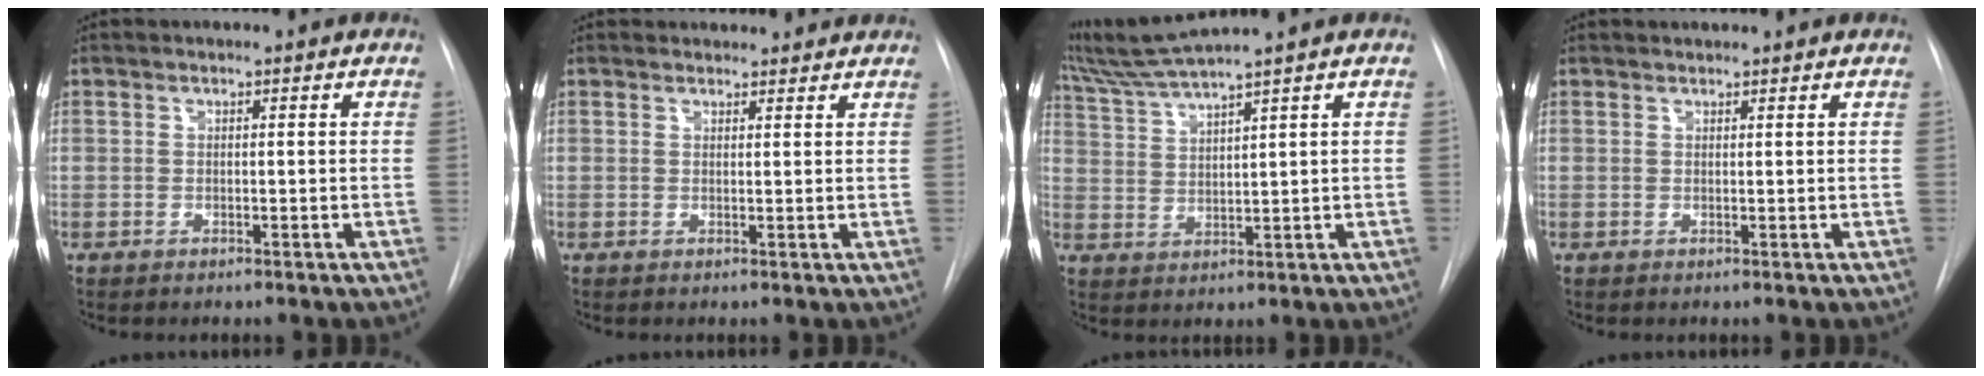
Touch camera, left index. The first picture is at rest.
{"total": 5.9, "force": [5.6, 1.6, 0.7], "torque": [-0.001, 0.023, 0.062]}
{"total": 6.6, "force": [5.9, -2.0, 2.4], "torque": [-0.062, -0.004, 0.122]}
{"total": 2.0, "force": [2.0, 0.1, 0.2], "torque": [-0.005, 0.020, 0.035]}